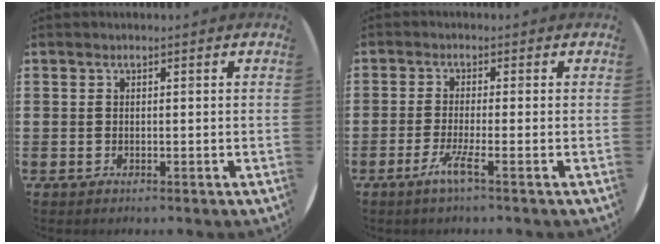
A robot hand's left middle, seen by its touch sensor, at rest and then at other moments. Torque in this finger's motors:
{"motor_torque": [0.07, 0.30, 0.39, 0.14]}